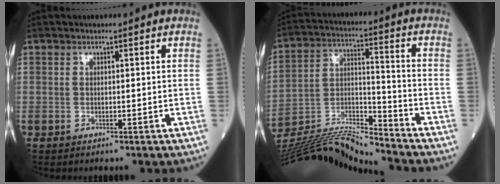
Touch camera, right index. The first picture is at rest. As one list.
[{"total": 15.6, "force": [-15.1, -1.8, 3.2], "torque": [-0.063, 0.027, -0.274]}]